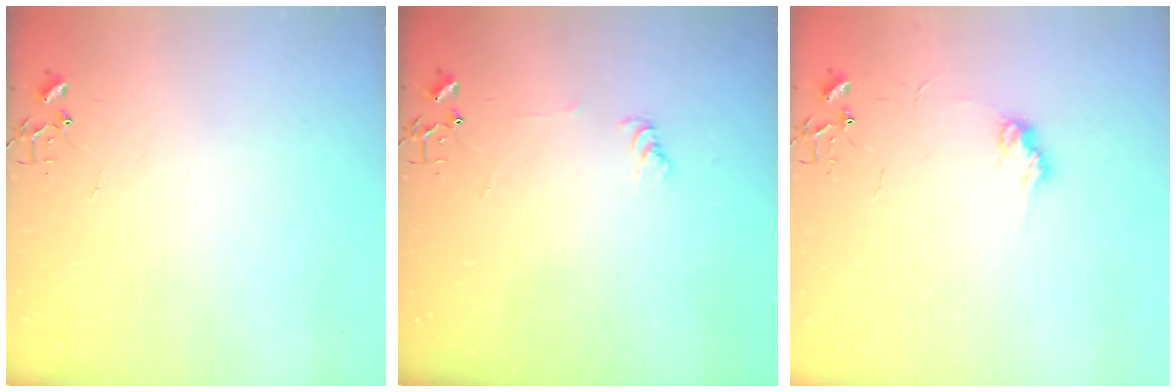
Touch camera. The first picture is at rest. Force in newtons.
{"total": 4.5, "press": 4.4, "slide": 0.6}
{"total": 8.0, "press": 8.0, "slide": 0.5}